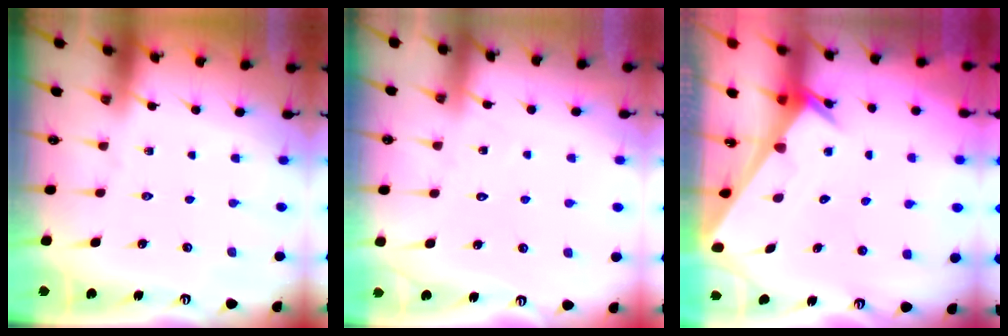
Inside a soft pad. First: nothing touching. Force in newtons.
{"total": 6.2, "press": 6.2, "slide": 0.7}
{"total": 3.5, "press": 3.5, "slide": 0.4}